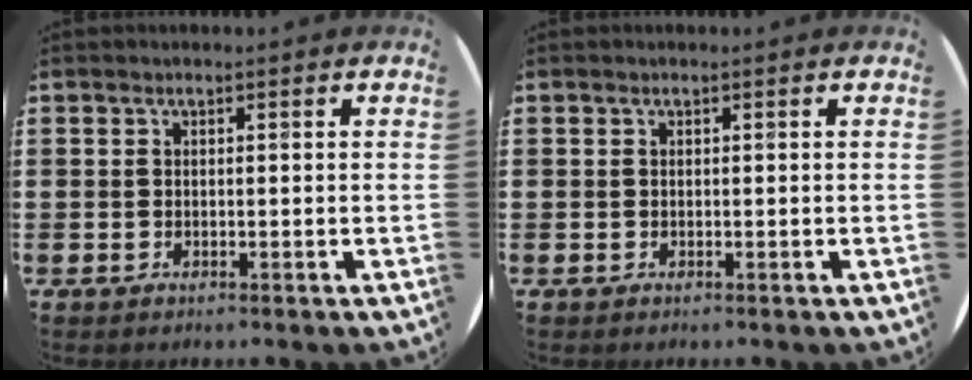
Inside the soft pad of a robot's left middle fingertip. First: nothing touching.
{"total": 0.0}